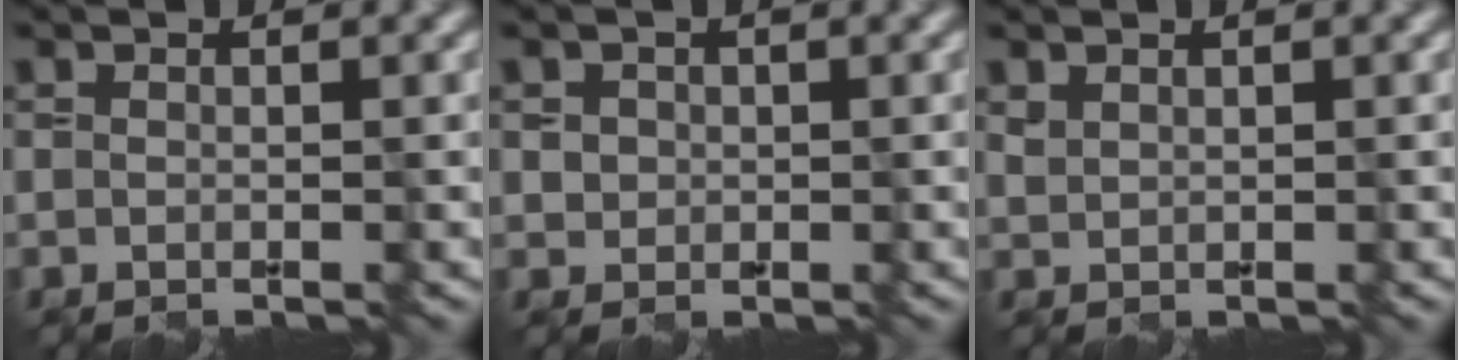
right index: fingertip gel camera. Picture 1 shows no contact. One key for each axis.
{"total": 1.3, "fx": 0.3, "fy": 1.2, "fz": 0.3, "tx": -0.006, "ty": -0.001, "tz": 0.018}
{"total": 0.8, "fx": 0.8, "fy": 0.3, "fz": 0.1, "tx": -0.007, "ty": -0.001, "tz": 0.021}